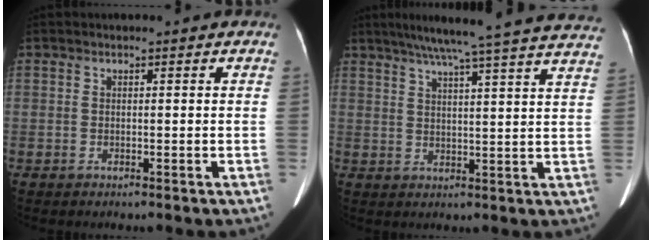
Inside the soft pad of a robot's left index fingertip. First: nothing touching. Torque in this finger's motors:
{"motor_torque": [0.83, -1.31, 0.25, 0.07]}